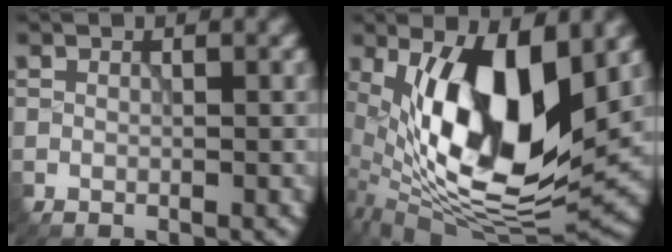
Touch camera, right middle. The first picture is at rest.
{"total": 13.8, "force": [2.3, 5.4, 12.5], "torque": [-0.217, -0.015, 0.037]}